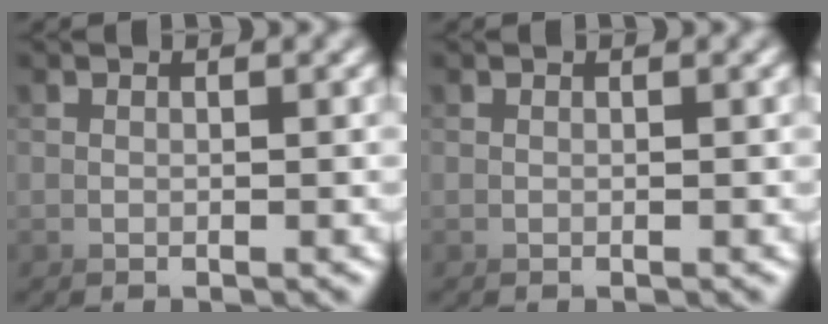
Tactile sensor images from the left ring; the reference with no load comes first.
{"total": 0.0}